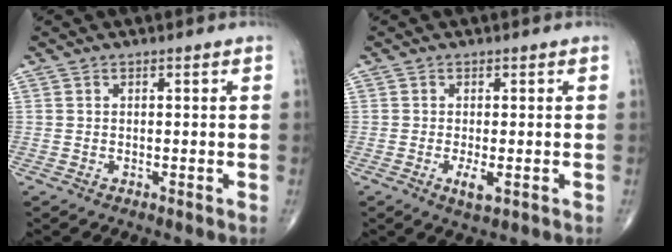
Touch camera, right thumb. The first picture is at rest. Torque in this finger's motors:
{"motor_torque": [-0.19, 0.19, -0.04, -0.09, 0.02]}